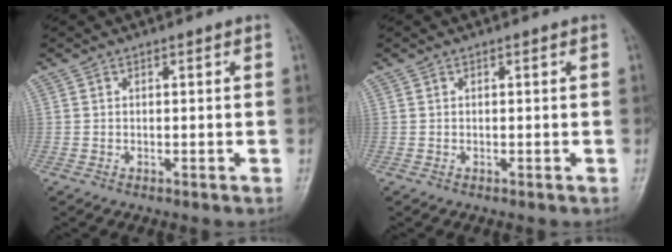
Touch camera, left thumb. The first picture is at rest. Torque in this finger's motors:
{"motor_torque": [0.00, 0.01, -0.04, -0.01, 0.00]}